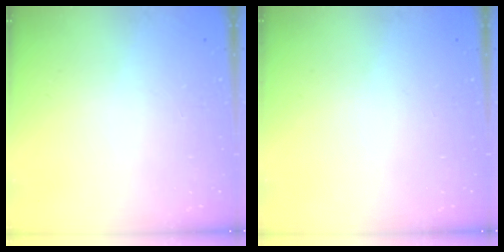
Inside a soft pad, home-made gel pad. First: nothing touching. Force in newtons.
{"total": 0.0}